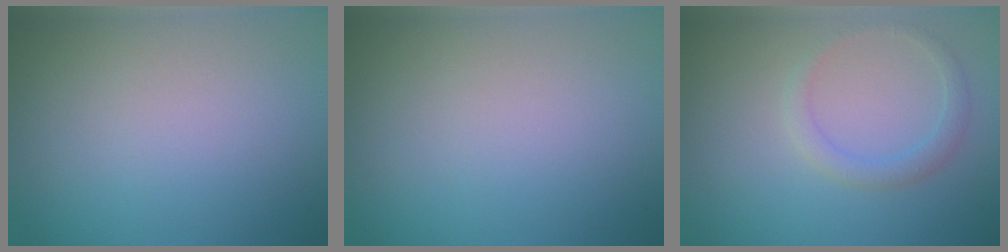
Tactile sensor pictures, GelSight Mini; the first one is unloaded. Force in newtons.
{"total": 0.0}
{"total": 1.7, "press": 1.7, "slide": 0.2}